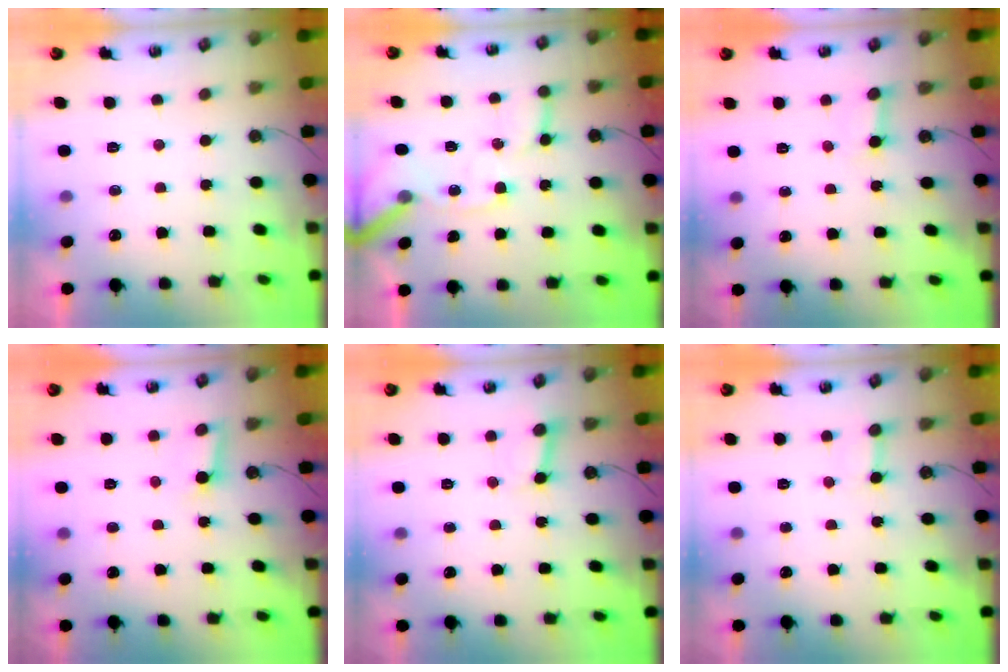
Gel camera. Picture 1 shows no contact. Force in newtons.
{"total": 13.9, "press": 13.8, "slide": 1.9}
{"total": 3.6, "press": 3.5, "slide": 0.3}
{"total": 3.0, "press": 3.0, "slide": 0.4}
{"total": 4.0, "press": 4.0, "slide": 0.6}
{"total": 3.7, "press": 3.7, "slide": 0.3}